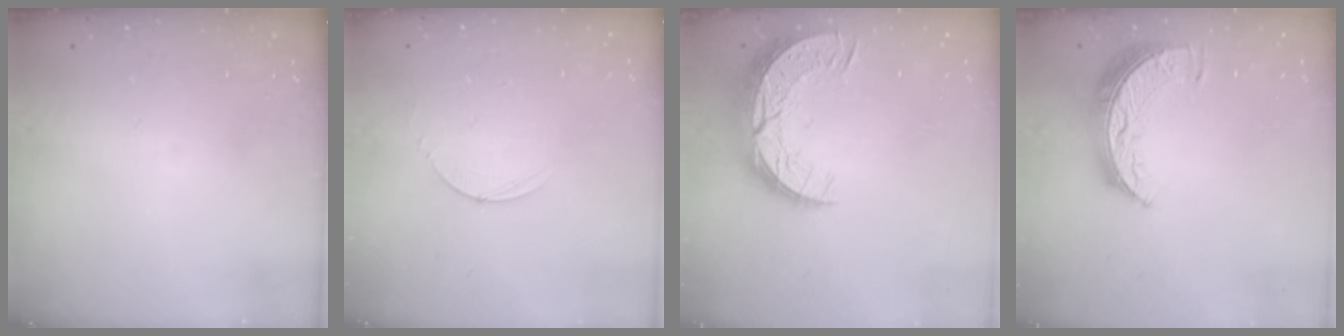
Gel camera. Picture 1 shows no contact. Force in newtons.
{"total": 2.8, "press": 2.8, "slide": 0.3}
{"total": 12.6, "press": 12.6, "slide": 0.8}
{"total": 8.4, "press": 8.4, "slide": 0.7}